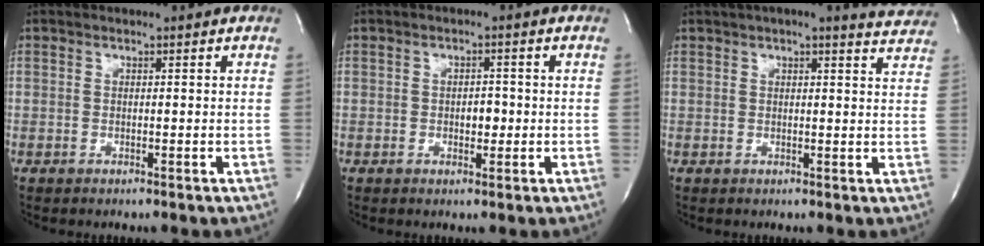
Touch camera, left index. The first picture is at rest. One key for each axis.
{"total": 2.2, "fx": -0.4, "fy": 1.3, "fz": 1.7, "tx": -0.029, "ty": -0.001, "tz": -0.004}
{"total": 10.5, "fx": 9.4, "fy": 1.5, "fz": 4.4, "tx": -0.046, "ty": 0.000, "tz": 0.092}